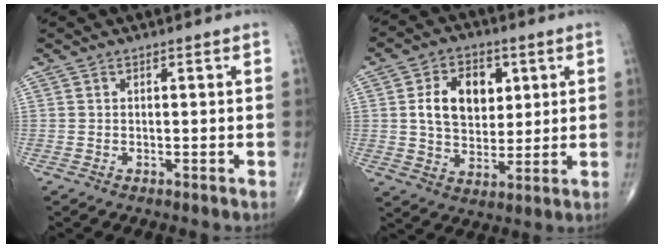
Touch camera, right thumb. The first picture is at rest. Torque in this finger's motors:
{"motor_torque": [-0.01, 0.43, 0.23, -0.15, 0.17]}